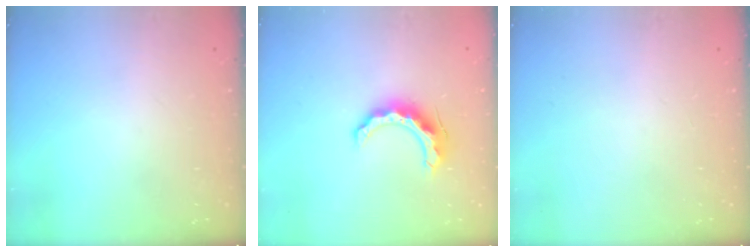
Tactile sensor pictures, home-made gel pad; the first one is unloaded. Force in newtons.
{"total": 10.8, "press": 10.8, "slide": 0.4}
{"total": 0.0}